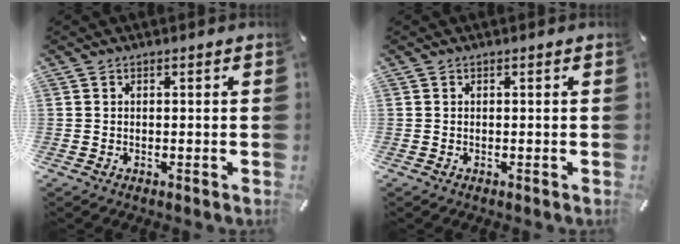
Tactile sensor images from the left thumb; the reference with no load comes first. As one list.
[{"total": 0.0}]